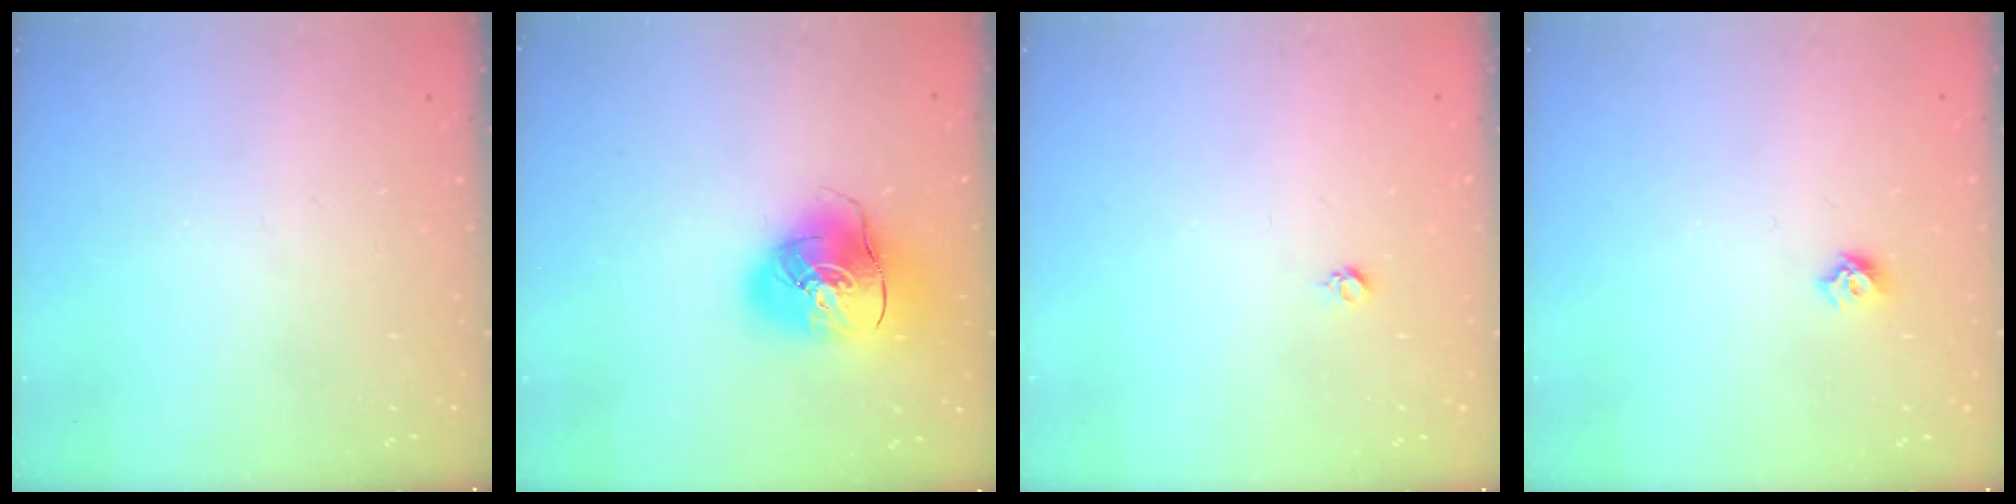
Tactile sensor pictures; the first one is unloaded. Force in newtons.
{"total": 14.3, "press": 14.1, "slide": 2.3}
{"total": 3.0, "press": 2.9, "slide": 0.4}
{"total": 4.9, "press": 4.8, "slide": 0.8}